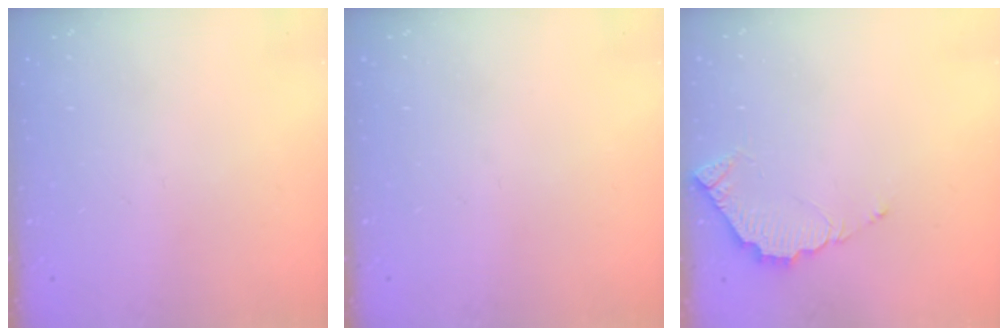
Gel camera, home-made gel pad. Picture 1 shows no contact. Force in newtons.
{"total": 0.0}
{"total": 4.6, "press": 4.5, "slide": 0.2}